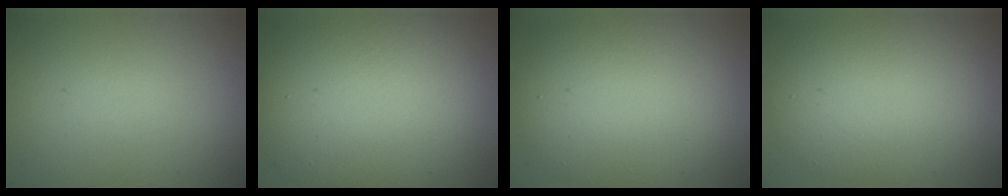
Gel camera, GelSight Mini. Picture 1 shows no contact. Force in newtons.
{"total": 11.7, "press": 11.7, "slide": 0.8}
{"total": 8.7, "press": 8.7, "slide": 0.7}
{"total": 7.3, "press": 7.3, "slide": 0.5}